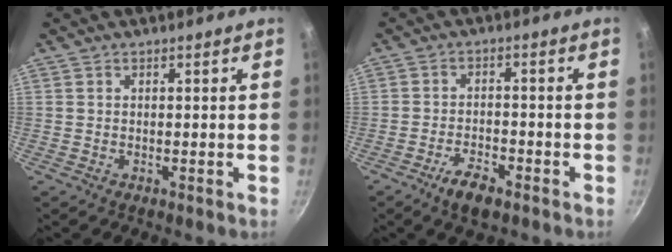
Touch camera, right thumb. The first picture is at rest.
{"total": 5.8, "force": [-3.7, 2.3, 3.8], "torque": [-0.065, 0.020, -0.064]}